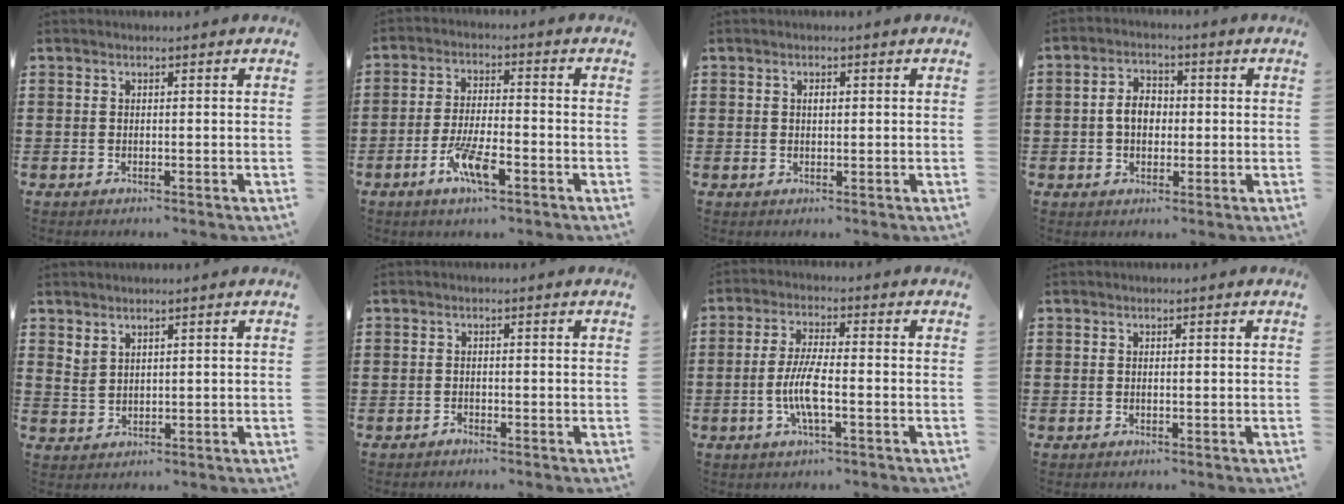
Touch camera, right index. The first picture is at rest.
{"total": 7.5, "force": [-3.7, 2.2, 6.1], "torque": [-0.129, -0.004, -0.067]}
{"total": 0.7, "force": [0.2, 0.3, 0.6], "torque": [-0.013, 0.002, 0.003]}
{"total": 4.0, "force": [-0.3, 2.8, 2.8], "torque": [-0.059, 0.010, -0.007]}
{"total": 2.0, "force": [1.8, 0.8, 0.4], "torque": [-0.012, 0.002, 0.036]}
{"total": 0.9, "force": [-0.8, 0.1, -0.3], "torque": [0.004, 0.003, -0.019]}
{"total": 6.5, "force": [-1.8, 1.3, 6.1], "torque": [-0.139, -0.013, -0.042]}
{"total": 0.0}